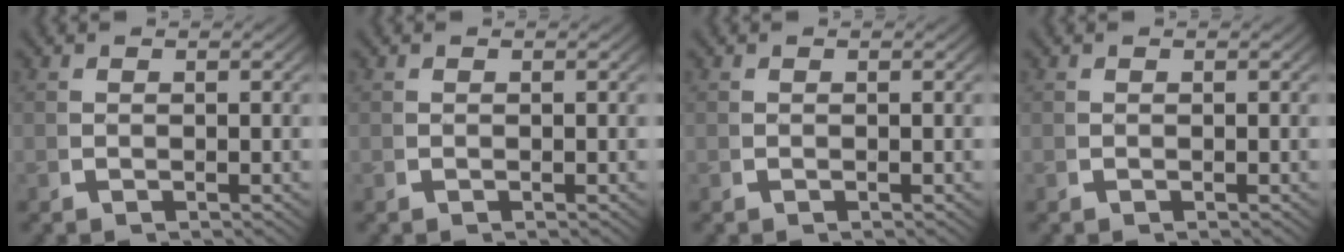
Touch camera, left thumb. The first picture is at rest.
{"total": 0.0}
{"total": 0.0}
{"total": 0.0}